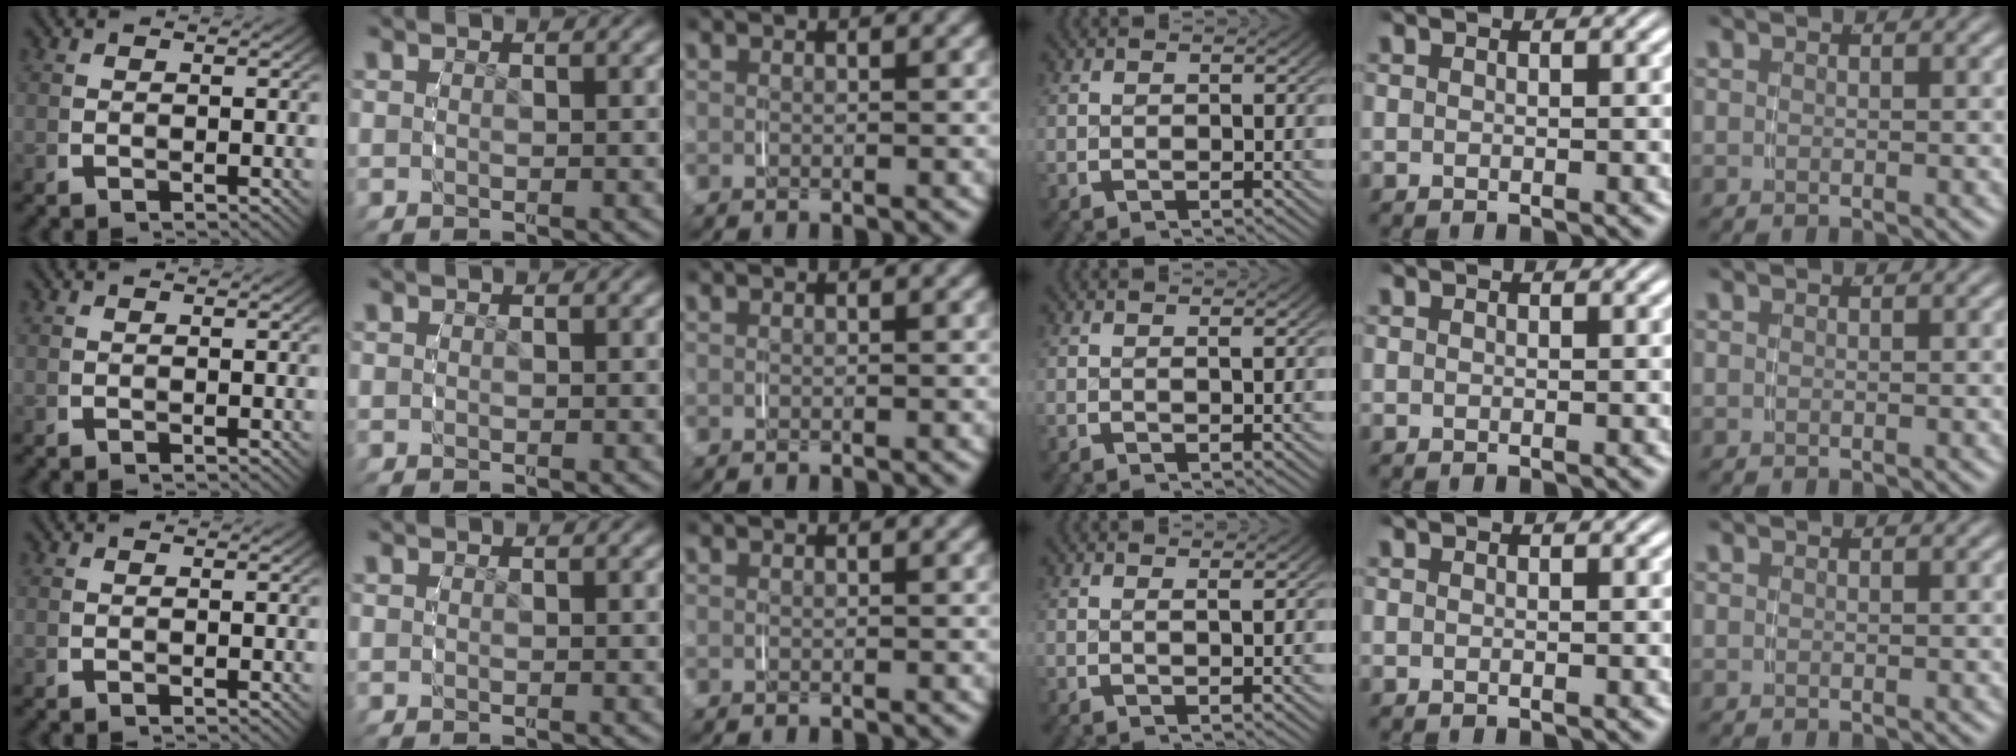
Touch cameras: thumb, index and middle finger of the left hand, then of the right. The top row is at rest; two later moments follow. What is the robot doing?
{"motion": "grasp_and_lifting", "object": "pen bag"}